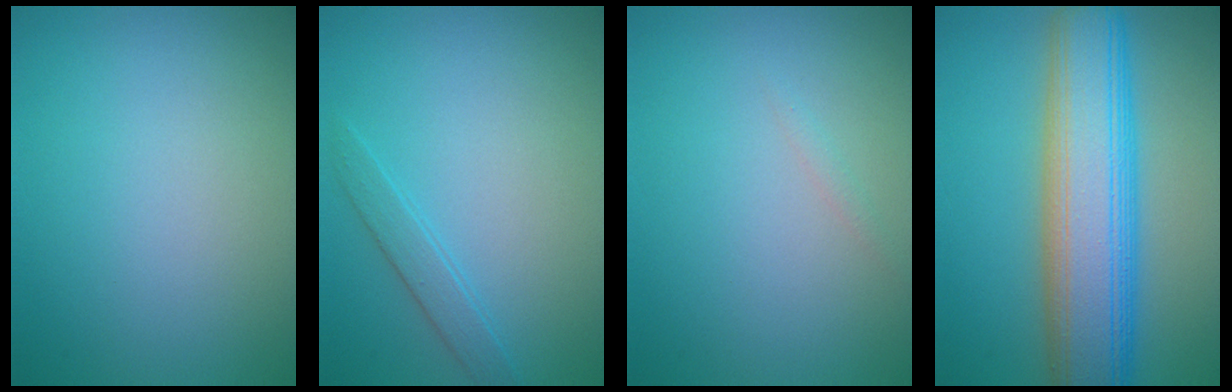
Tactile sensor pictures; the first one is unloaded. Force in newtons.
{"total": 1.6, "press": 1.6, "slide": 0.1}
{"total": 0.6, "press": 0.6, "slide": 0.1}
{"total": 10.5, "press": 10.5, "slide": 0.5}